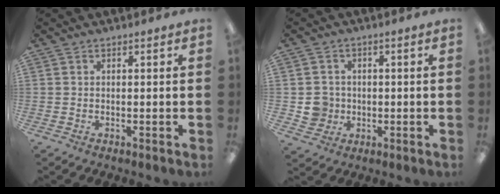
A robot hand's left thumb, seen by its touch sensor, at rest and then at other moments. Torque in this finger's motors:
{"motor_torque": [-0.12, 0.13, 0.05, -0.04, 0.00]}